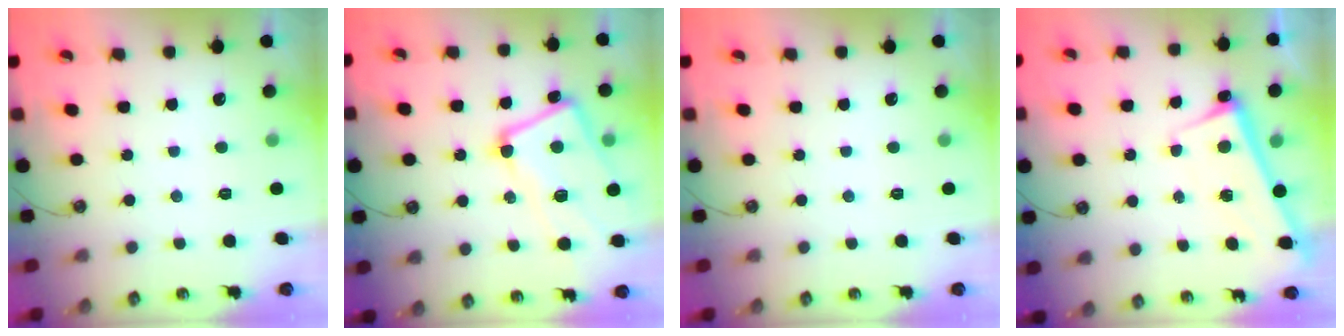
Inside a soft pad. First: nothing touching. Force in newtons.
{"total": 7.5, "press": 7.4, "slide": 1.4}
{"total": 0.0}
{"total": 2.8, "press": 2.7, "slide": 0.5}